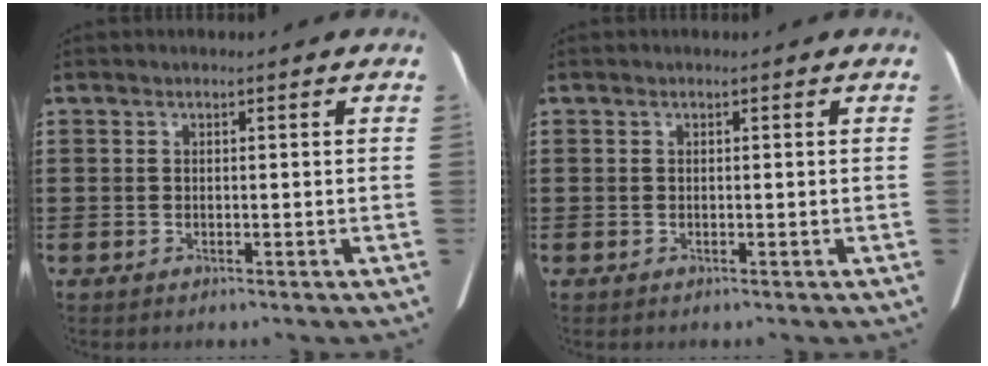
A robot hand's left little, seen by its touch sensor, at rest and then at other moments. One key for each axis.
{"total": 0.0}